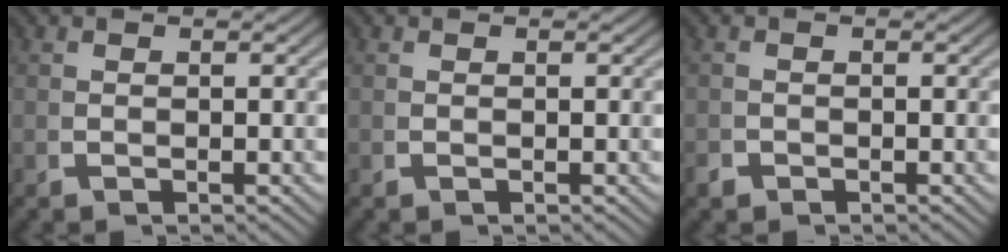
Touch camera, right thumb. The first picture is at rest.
{"total": 0.0}
{"total": 0.8, "force": [-0.8, 0.2, -0.1], "torque": [0.005, -0.005, -0.014]}